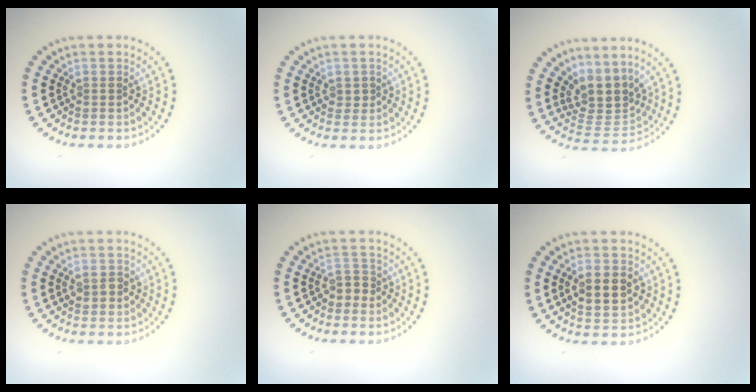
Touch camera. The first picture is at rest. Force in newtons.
{"total": 0.6, "press": 0.5, "slide": 0.3}
{"total": 4.1, "press": 3.1, "slide": 2.6}
{"total": 1.8, "press": 1.8, "slide": 0.0}
{"total": 1.8, "press": 1.7, "slide": 0.8}
{"total": 3.7, "press": 3.7, "slide": 0.4}